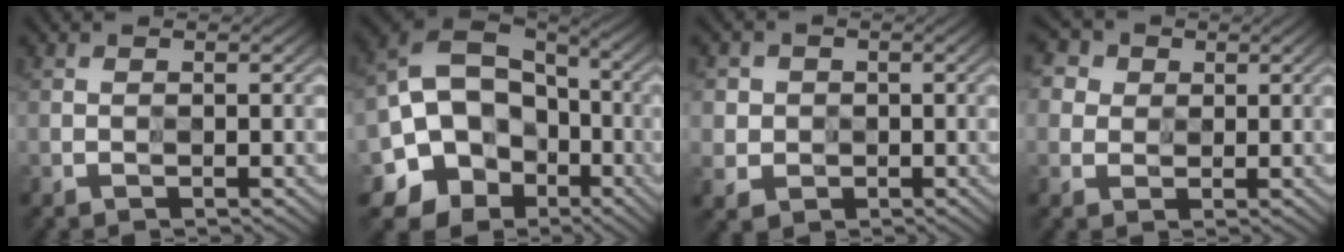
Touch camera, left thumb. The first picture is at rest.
{"total": 13.8, "force": [-3.4, 11.9, 6.1], "torque": [-0.133, -0.018, -0.077]}
{"total": 3.4, "force": [0.8, 3.3, -0.1], "torque": [-0.018, -0.005, 0.010]}
{"total": 6.3, "force": [3.2, 4.9, 2.3], "torque": [-0.094, 0.018, 0.057]}